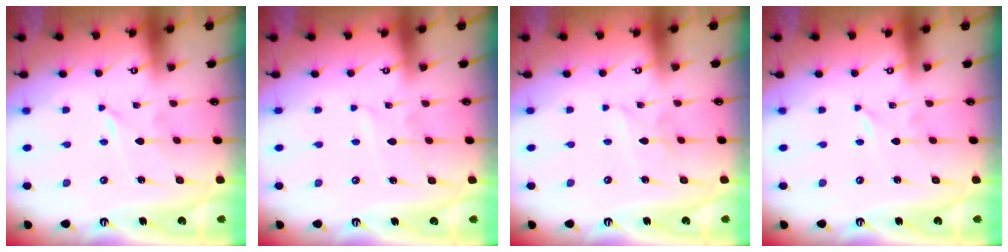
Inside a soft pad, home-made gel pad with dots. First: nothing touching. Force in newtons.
{"total": 2.5, "press": 2.5, "slide": 0.3}
{"total": 2.5, "press": 2.5, "slide": 0.2}
{"total": 0.0}